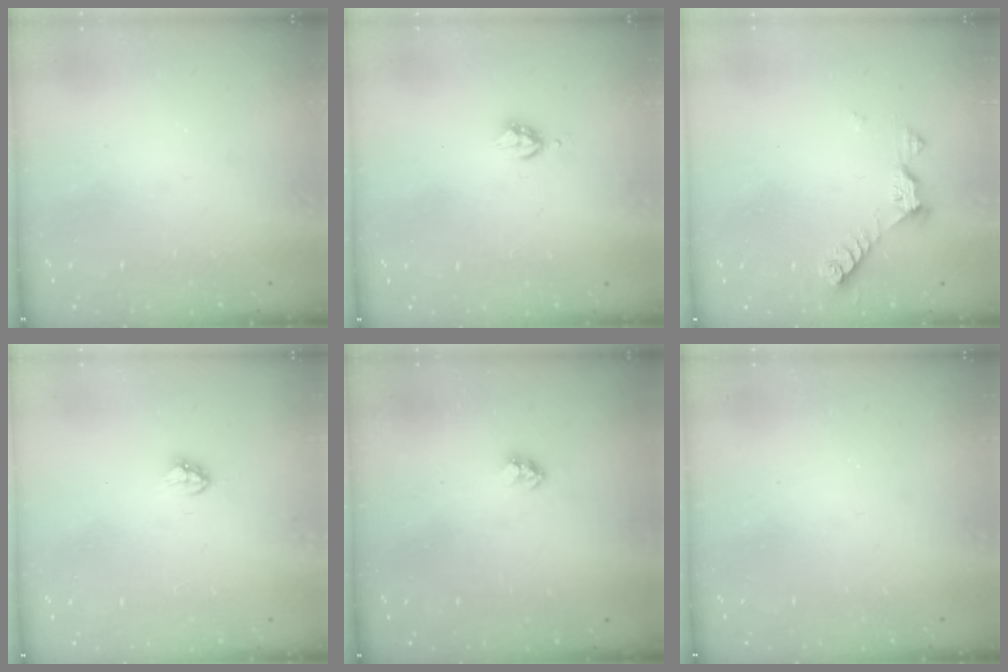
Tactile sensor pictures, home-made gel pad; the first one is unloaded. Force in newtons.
{"total": 4.2, "press": 4.2, "slide": 0.6}
{"total": 6.7, "press": 6.7, "slide": 0.4}
{"total": 3.5, "press": 3.5, "slide": 0.2}
{"total": 2.4, "press": 2.4, "slide": 0.1}
{"total": 0.0}